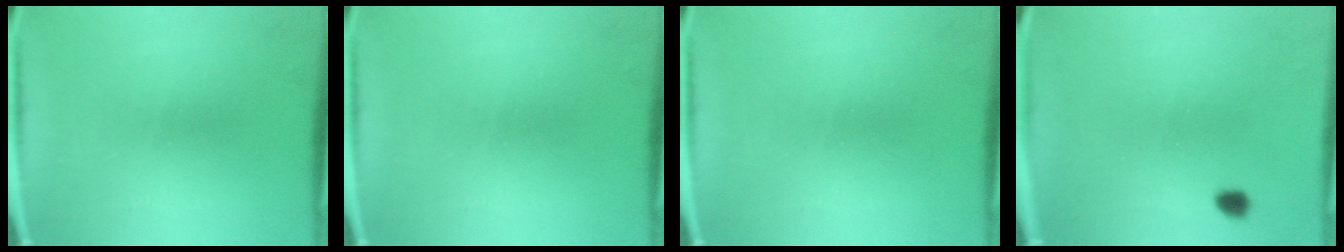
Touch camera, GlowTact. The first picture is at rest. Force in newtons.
{"total": 0.0}
{"total": 0.0}
{"total": 1.7}